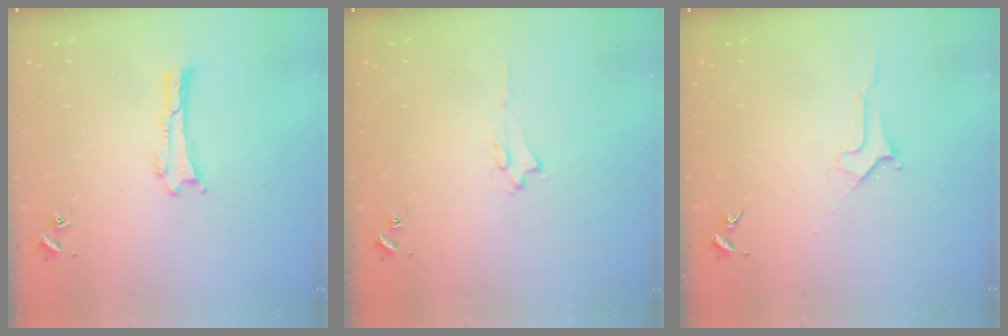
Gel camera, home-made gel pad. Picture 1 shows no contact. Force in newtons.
{"total": 1.7, "press": 1.6, "slide": 0.2}
{"total": 2.8, "press": 2.8, "slide": 0.4}